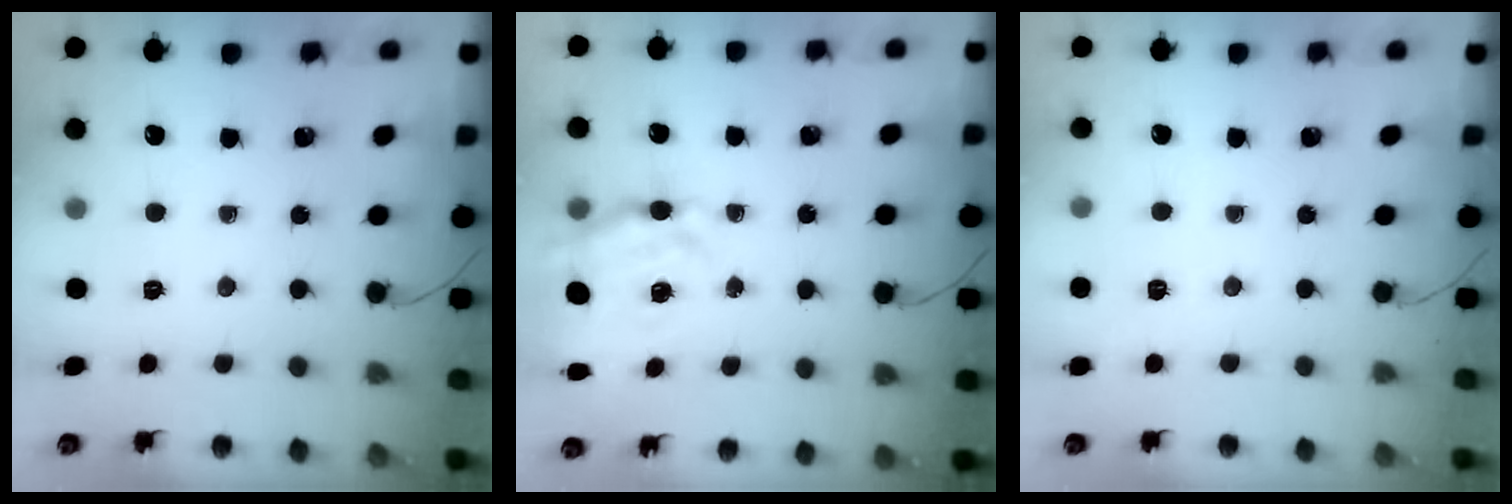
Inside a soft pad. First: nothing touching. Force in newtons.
{"total": 12.1, "press": 11.4, "slide": 3.9}
{"total": 2.0, "press": 1.2, "slide": 1.6}